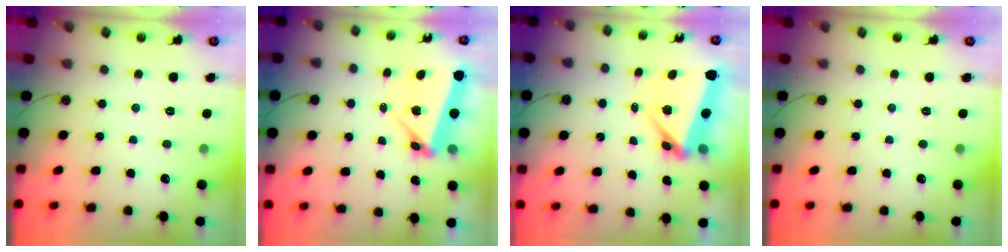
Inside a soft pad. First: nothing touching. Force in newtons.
{"total": 5.9, "press": 5.4, "slide": 2.4}
{"total": 6.2, "press": 5.9, "slide": 1.8}
{"total": 0.0}